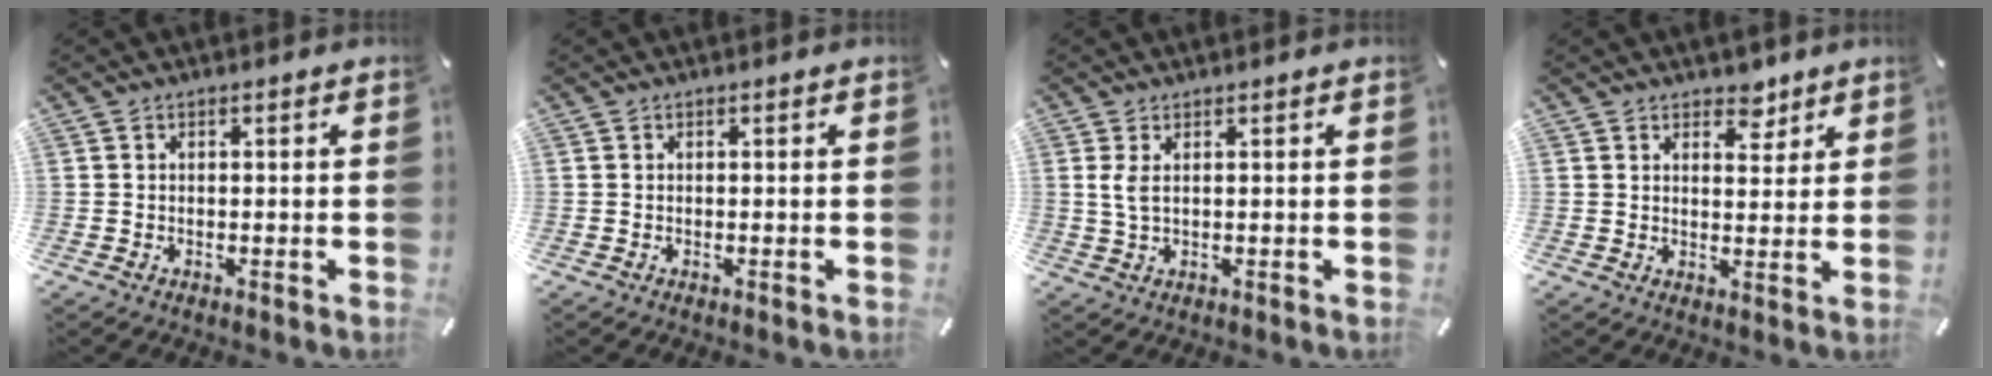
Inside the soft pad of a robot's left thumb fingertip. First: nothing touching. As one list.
[{"total": 0.0}, {"total": 3.2, "force": [1.0, 1.2, 2.8], "torque": [-0.066, 0.000, 0.014]}, {"total": 5.1, "force": [3.8, 3.1, 1.3], "torque": [0.011, -0.025, 0.062]}]